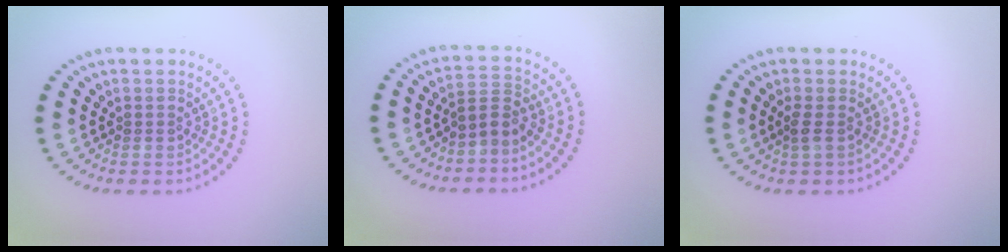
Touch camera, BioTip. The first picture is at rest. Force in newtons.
{"total": 2.3, "press": 1.5, "slide": 1.7}
{"total": 1.1, "press": 0.9, "slide": 0.5}